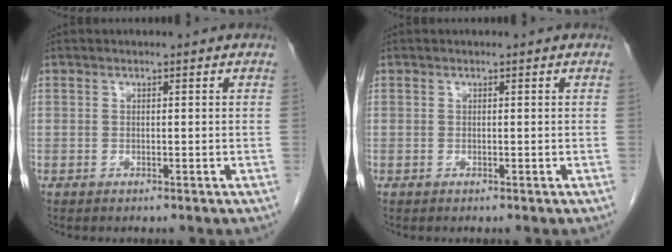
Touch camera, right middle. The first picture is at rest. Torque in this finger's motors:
{"motor_torque": [-0.01, 0.01, 0.00, 0.00]}